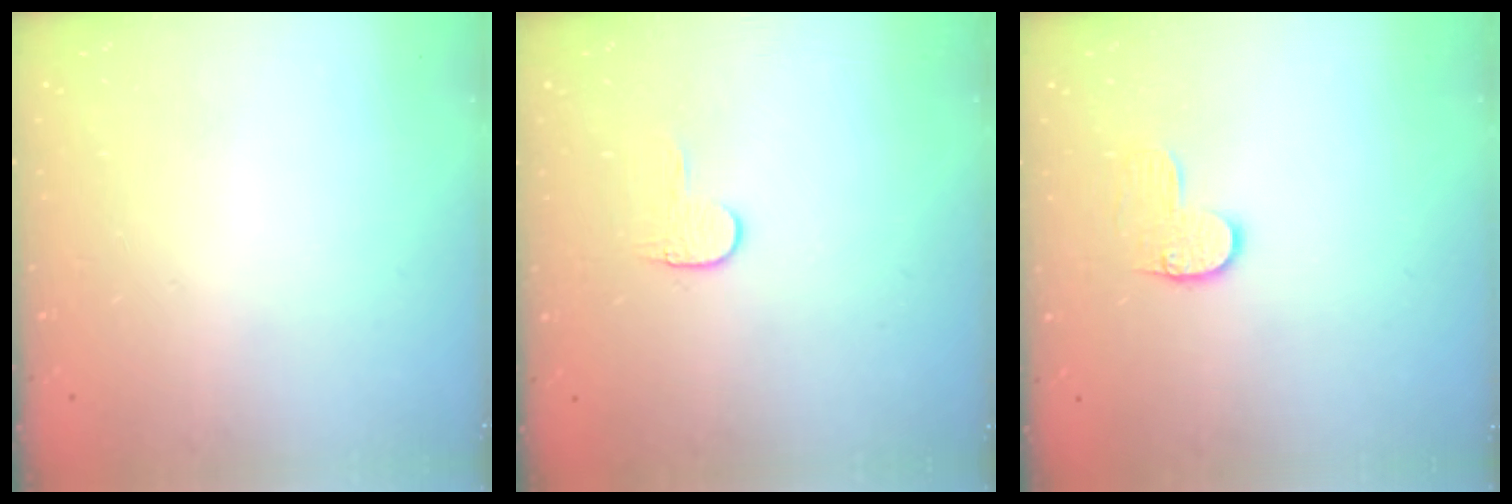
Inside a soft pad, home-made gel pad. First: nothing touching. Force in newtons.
{"total": 4.5, "press": 4.5, "slide": 0.4}
{"total": 6.3, "press": 6.3, "slide": 0.3}